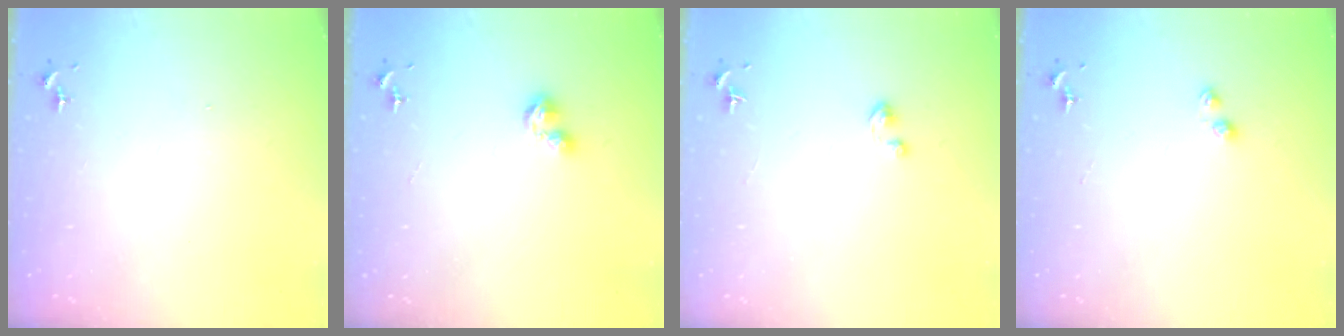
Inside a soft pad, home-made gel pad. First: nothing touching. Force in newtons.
{"total": 2.6, "press": 2.6, "slide": 0.3}
{"total": 1.9, "press": 1.9, "slide": 0.2}
{"total": 3.6, "press": 3.6, "slide": 0.4}